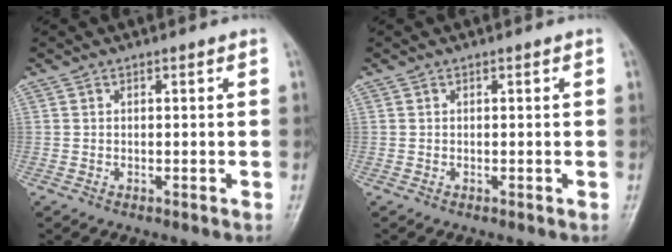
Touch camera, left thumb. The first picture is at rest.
{"total": 0.0}